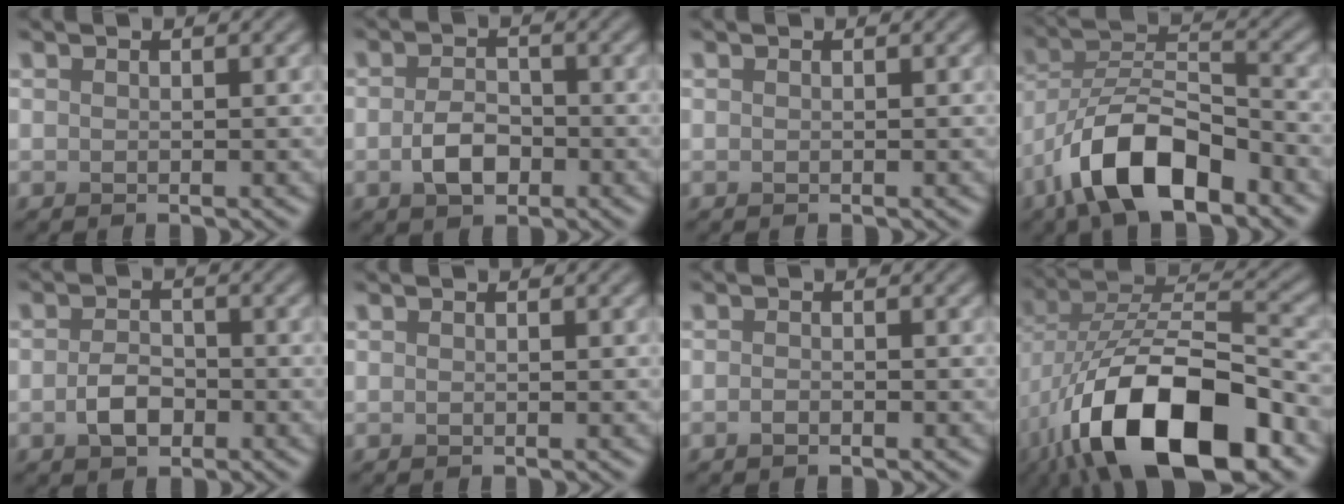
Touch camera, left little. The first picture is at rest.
{"total": 3.1, "force": [-1.2, 1.9, 2.1], "torque": [-0.040, -0.002, -0.027]}
{"total": 0.0}
{"total": 9.1, "force": [-5.7, 3.4, 6.2], "torque": [-0.105, 0.013, -0.112]}
{"total": 2.7, "force": [-1.1, 1.7, 1.8], "torque": [-0.033, -0.001, -0.027]}
{"total": 0.0}
{"total": 0.8, "force": [-0.6, 0.3, 0.4], "torque": [-0.007, 0.000, -0.017]}
{"total": 15.5, "force": [-7.9, 6.6, 11.6], "torque": [-0.205, -0.008, -0.142]}